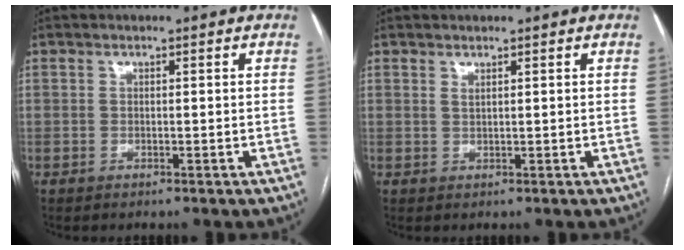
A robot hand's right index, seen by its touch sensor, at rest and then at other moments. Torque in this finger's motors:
{"motor_torque": [-0.02, 0.01, -0.07, 0.01]}